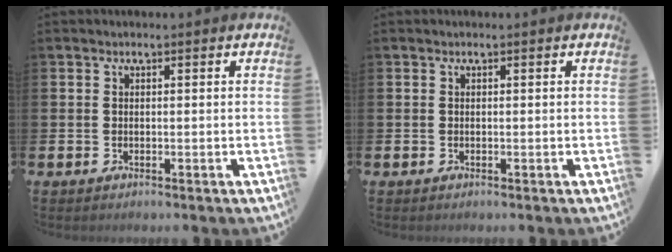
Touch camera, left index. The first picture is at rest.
{"total": 0.0}